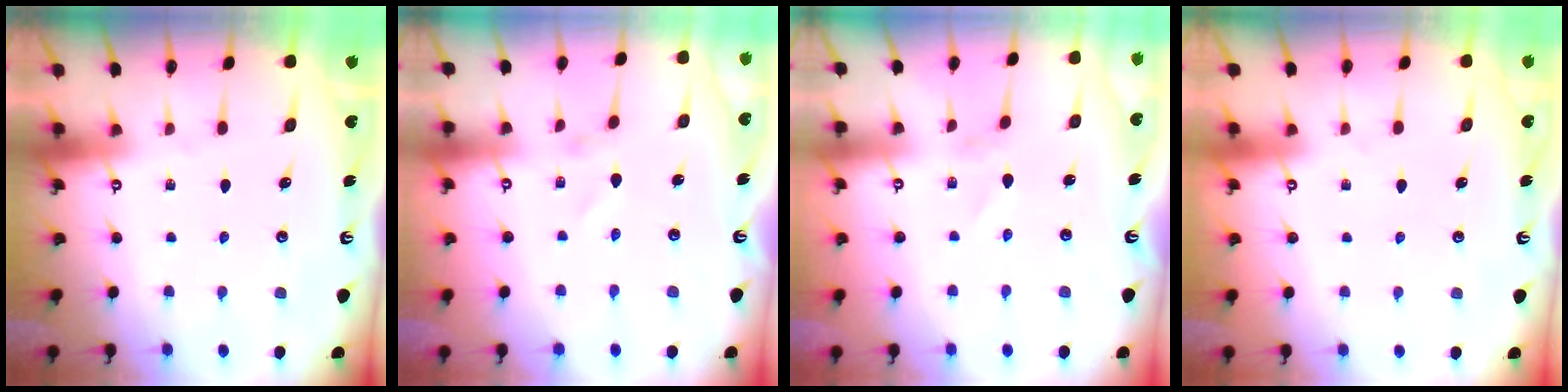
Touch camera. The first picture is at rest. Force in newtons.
{"total": 0.8, "press": 0.8, "slide": 0.1}
{"total": 0.0}
{"total": 1.6, "press": 1.6, "slide": 0.2}